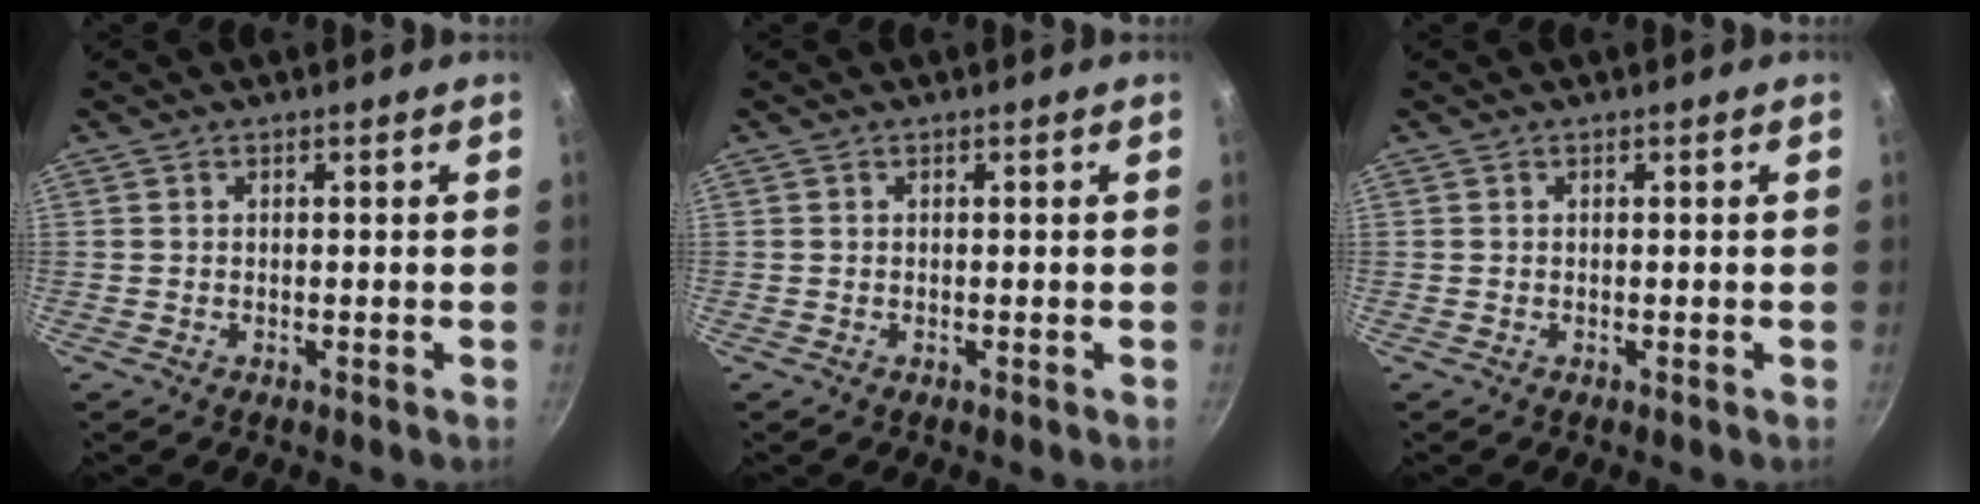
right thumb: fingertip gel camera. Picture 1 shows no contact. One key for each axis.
{"total": 0.0}
{"total": 0.0}